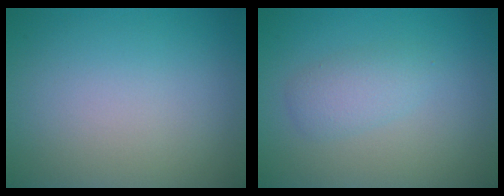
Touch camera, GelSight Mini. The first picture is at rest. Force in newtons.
{"total": 2.1, "press": 2.1, "slide": 0.1}